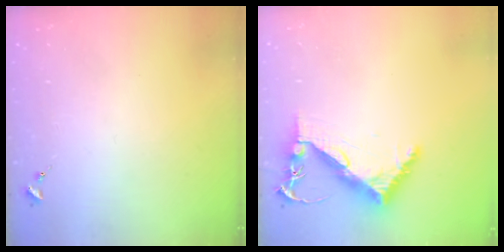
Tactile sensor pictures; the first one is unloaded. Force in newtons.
{"total": 8.3, "press": 8.2, "slide": 1.2}